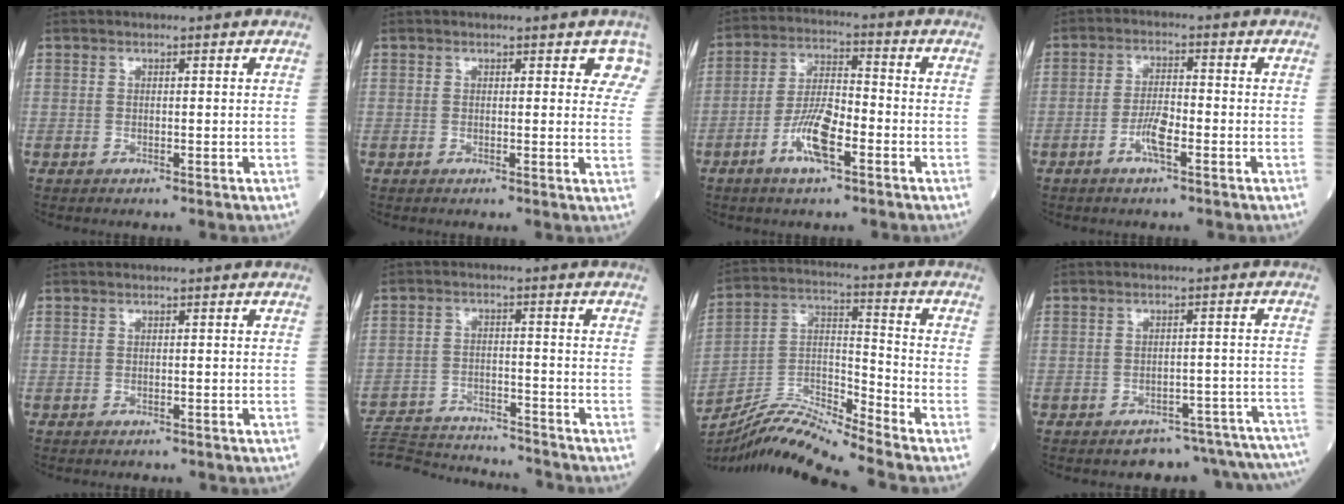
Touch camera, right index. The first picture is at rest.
{"total": 3.7, "force": [2.7, 2.0, 1.6], "torque": [0.006, -0.003, 0.011]}
{"total": 8.2, "force": [-3.7, 2.0, 7.0], "torque": [-0.135, 0.001, -0.071]}
{"total": 3.9, "force": [-1.9, 0.7, 3.4], "torque": [-0.062, 0.002, -0.038]}
{"total": 1.8, "force": [-1.6, 0.6, 0.5], "torque": [-0.015, -0.003, -0.018]}
{"total": 16.0, "force": [-15.4, 1.3, 3.8], "torque": [-0.073, -0.001, -0.233]}
{"total": 11.8, "force": [-11.0, -1.5, 3.9], "torque": [-0.073, 0.015, -0.205]}
{"total": 12.4, "force": [-11.9, 2.9, 1.5], "torque": [0.010, 0.040, -0.136]}